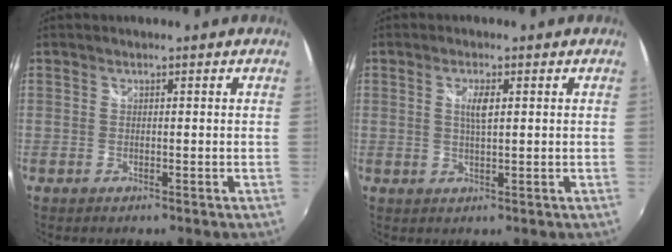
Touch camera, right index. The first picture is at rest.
{"total": 3.0, "force": [0.8, 0.8, 2.8], "torque": [-0.050, -0.002, 0.013]}